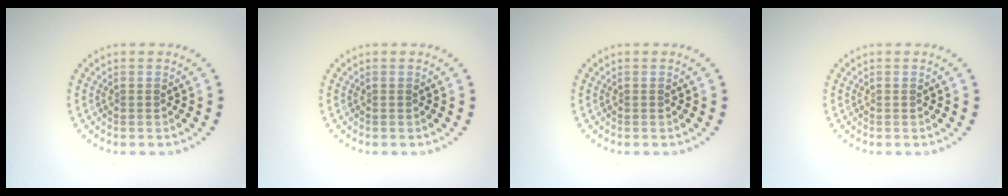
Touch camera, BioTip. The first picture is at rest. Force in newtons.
{"total": 0.0}
{"total": 0.0}
{"total": 0.0}